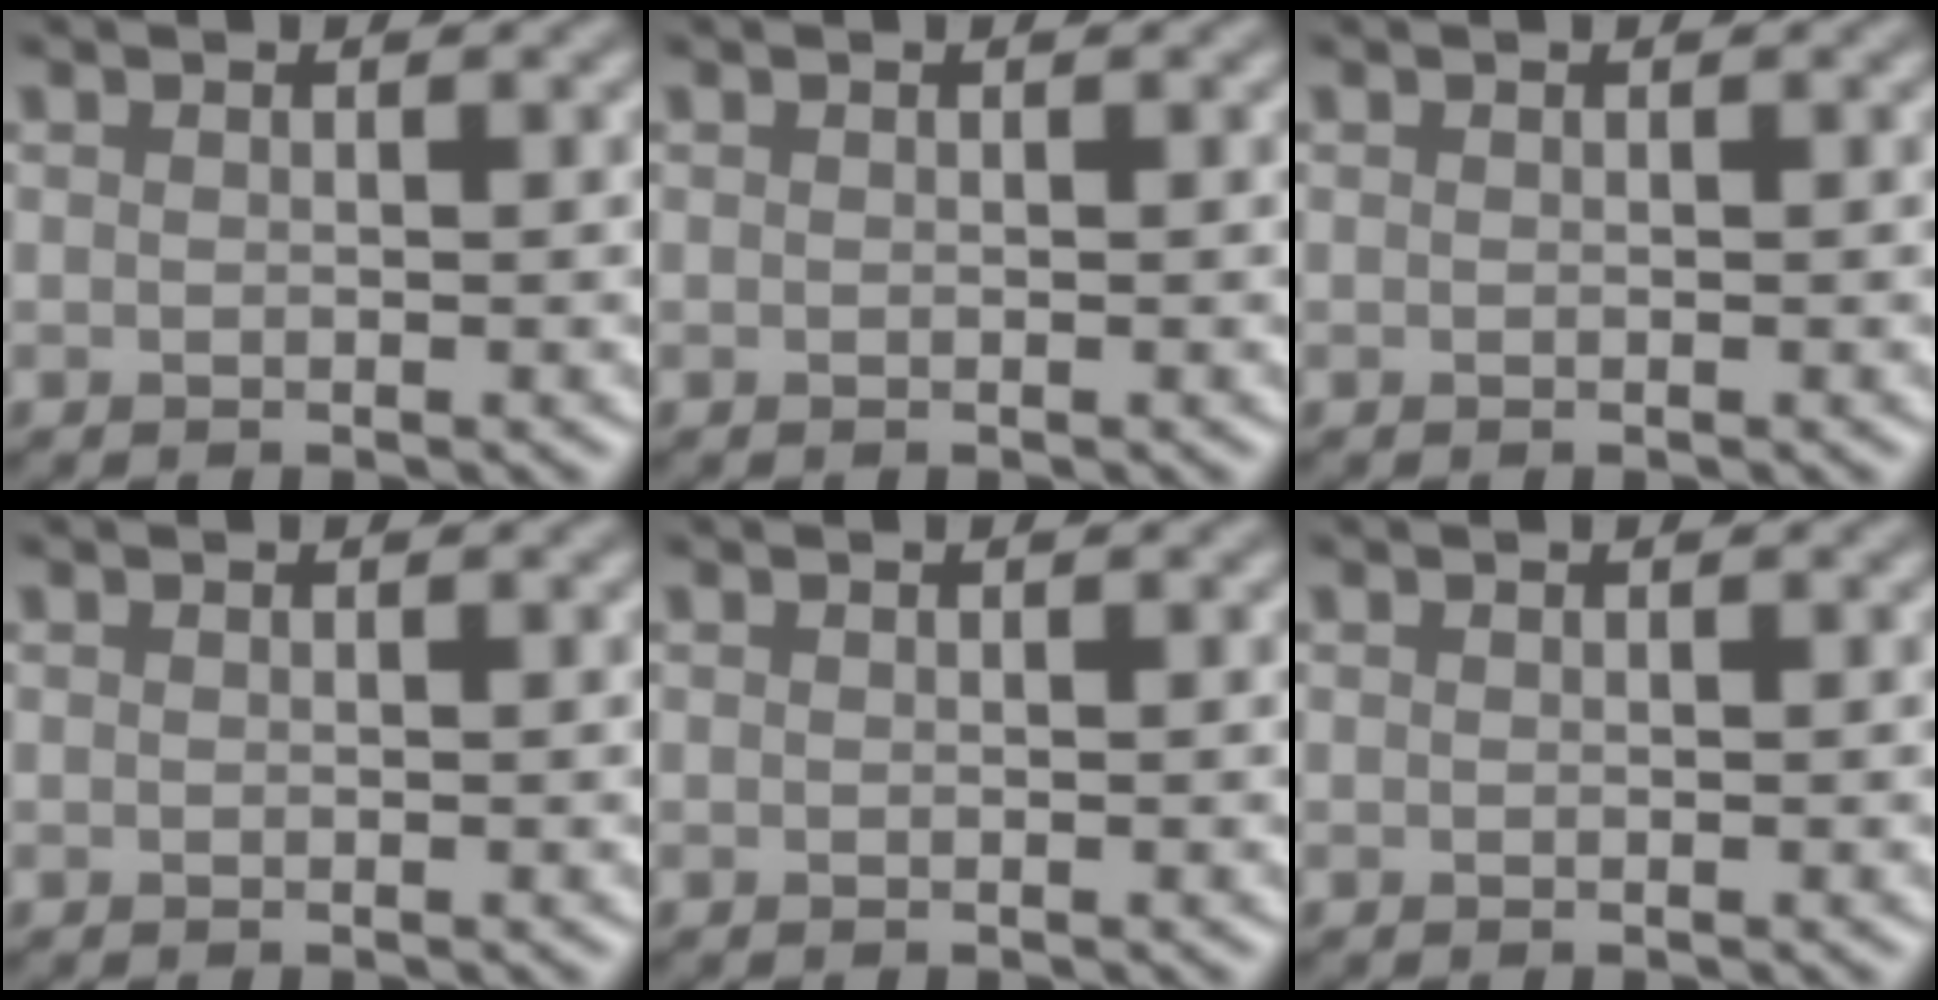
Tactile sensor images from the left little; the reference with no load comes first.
{"total": 0.0}
{"total": 0.0}
{"total": 0.0}
{"total": 0.0}
{"total": 0.0}